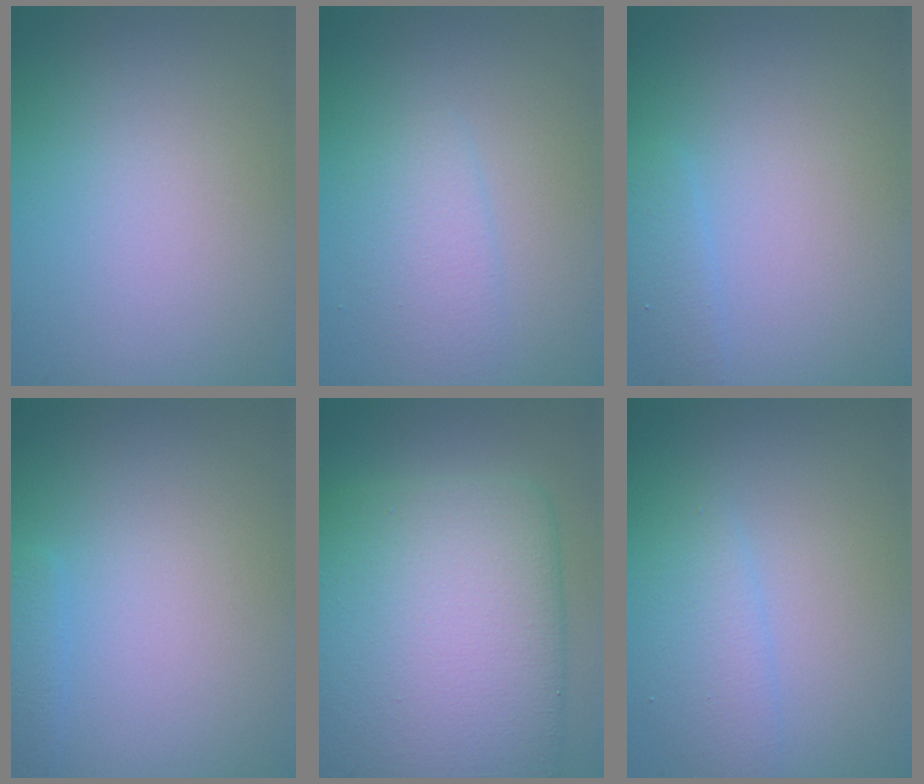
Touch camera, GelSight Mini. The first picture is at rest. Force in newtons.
{"total": 2.0, "press": 2.0, "slide": 0.1}
{"total": 1.2, "press": 1.2, "slide": 0.1}
{"total": 0.9, "press": 0.9, "slide": 0.0}
{"total": 14.1, "press": 14.1, "slide": 0.2}
{"total": 2.0, "press": 2.0, "slide": 0.1}